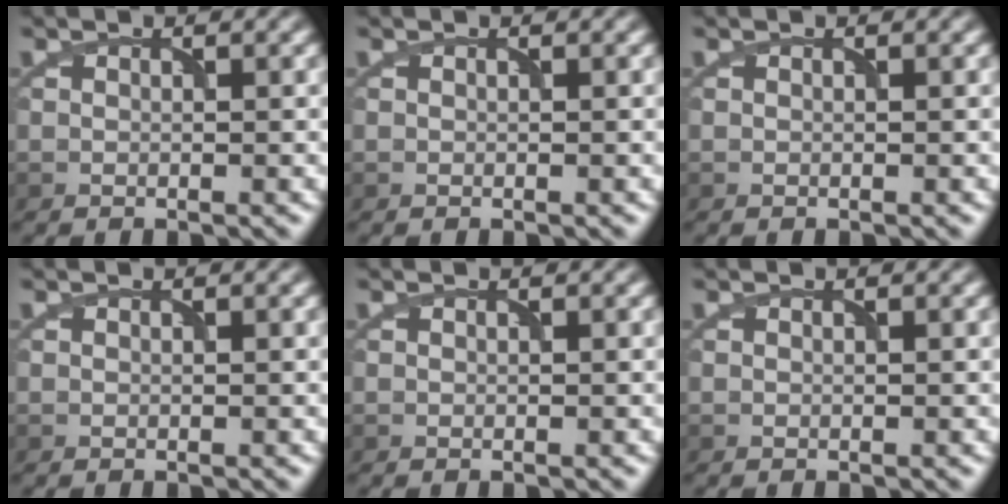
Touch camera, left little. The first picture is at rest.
{"total": 0.0}
{"total": 0.0}
{"total": 0.0}
{"total": 0.0}
{"total": 0.0}